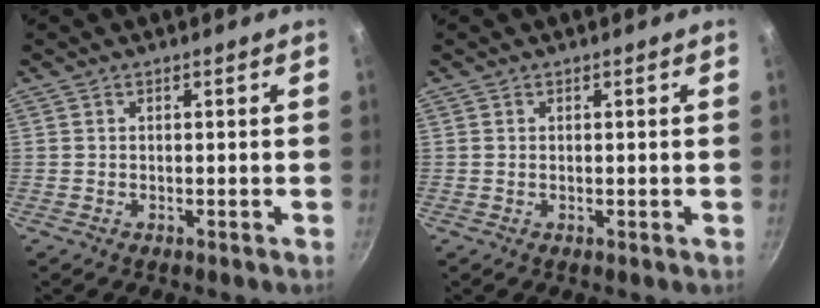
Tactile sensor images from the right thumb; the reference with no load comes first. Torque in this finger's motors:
{"motor_torque": [1.99, 1.93, 0.05, 0.05, 0.06]}